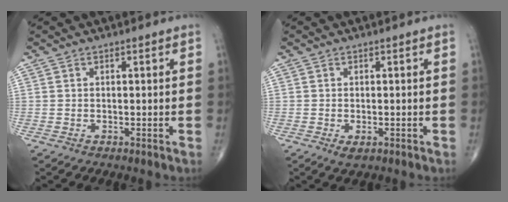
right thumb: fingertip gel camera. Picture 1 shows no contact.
{"total": 1.8, "force": [-0.7, 0.9, 1.5], "torque": [-0.026, -0.003, -0.010]}